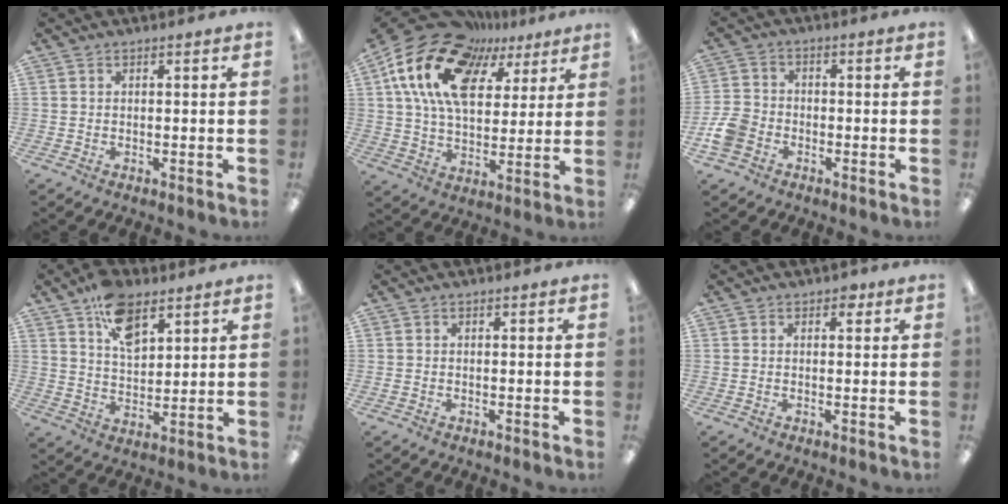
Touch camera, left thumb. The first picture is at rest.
{"total": 21.1, "force": [10.9, 13.1, 12.5], "torque": [-0.259, -0.046, 0.193]}
{"total": 6.6, "force": [-3.0, 4.9, 3.1], "torque": [-0.065, 0.019, -0.054]}
{"total": 11.4, "force": [6.8, 6.3, 6.7], "torque": [-0.106, -0.026, 0.122]}
{"total": 0.7, "force": [-0.1, 0.4, 0.5], "torque": [-0.008, 0.002, -0.004]}
{"total": 2.1, "force": [0.9, 1.2, 1.4], "torque": [-0.014, -0.002, 0.011]}